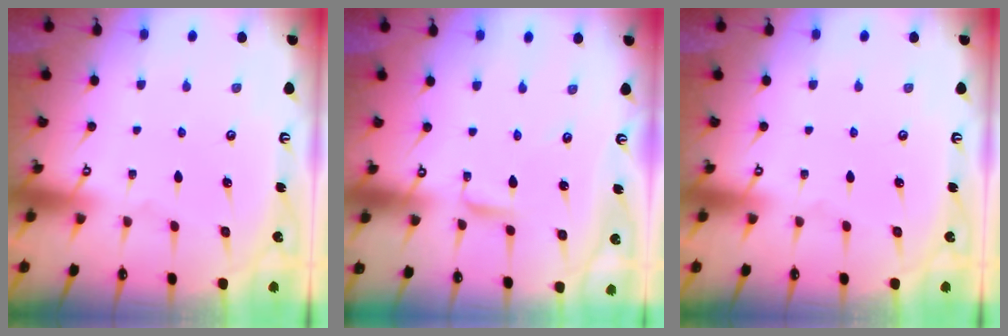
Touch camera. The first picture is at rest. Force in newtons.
{"total": 1.9, "press": 1.9, "slide": 0.2}
{"total": 0.0}